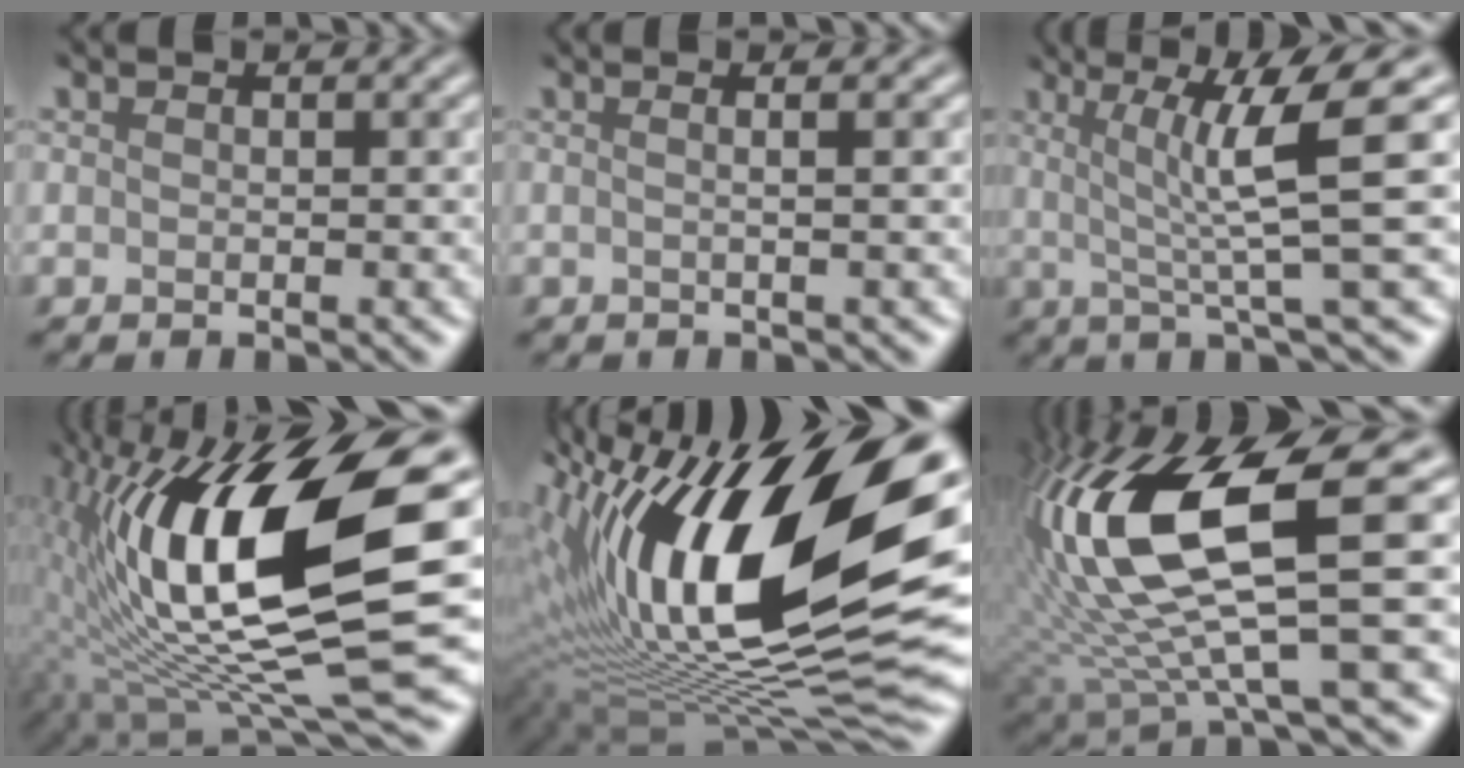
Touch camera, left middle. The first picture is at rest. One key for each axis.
{"total": 3.8, "fx": 1.0, "fy": 2.0, "fz": 3.1, "tx": -0.019, "ty": 0.035, "tz": -0.024}
{"total": 7.3, "fx": 0.4, "fy": 0.9, "fz": 7.3, "tx": -0.122, "ty": 0.006, "tz": 0.011}
{"total": 15.2, "fx": 0.6, "fy": 4.8, "fz": 14.4, "tx": -0.258, "ty": -0.014, "tz": 0.011}
{"total": 18.8, "fx": 4.4, "fy": 8.0, "fz": 16.5, "tx": -0.275, "ty": 0.023, "tz": 0.064}
{"total": 13.9, "fx": 1.6, "fy": 4.0, "fz": 13.2, "tx": -0.275, "ty": -0.006, "tz": 0.043}